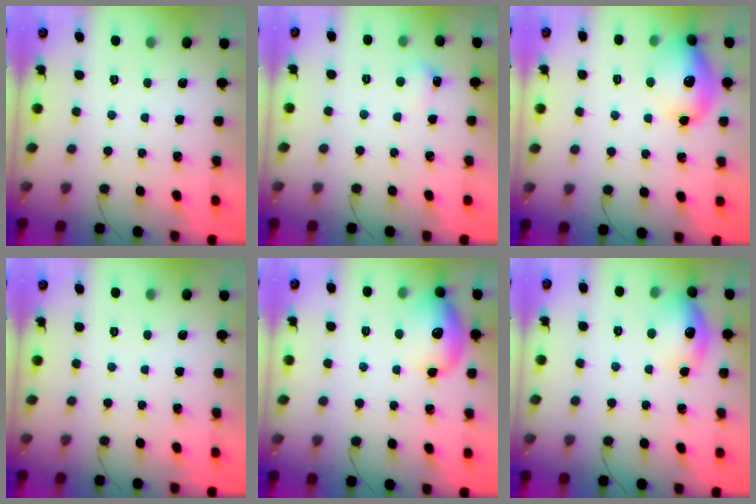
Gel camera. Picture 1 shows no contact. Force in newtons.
{"total": 5.2, "press": 5.0, "slide": 1.4}
{"total": 14.1, "press": 14.1, "slide": 0.9}
{"total": 0.0}
{"total": 12.8, "press": 12.6, "slide": 2.2}
{"total": 12.9, "press": 12.9, "slide": 0.8}